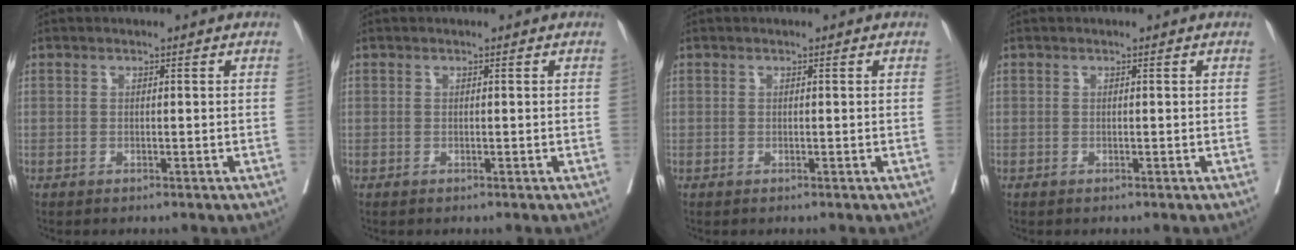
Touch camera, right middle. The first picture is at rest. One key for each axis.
{"total": 0.0}
{"total": 0.0}
{"total": 0.0}